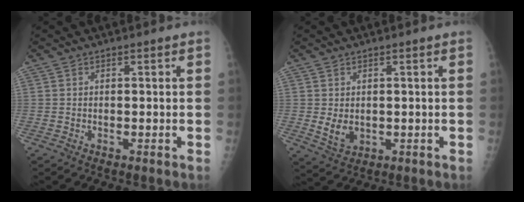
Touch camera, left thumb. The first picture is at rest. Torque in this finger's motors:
{"motor_torque": [0.52, 0.38, 0.31, -0.11, 0.03]}